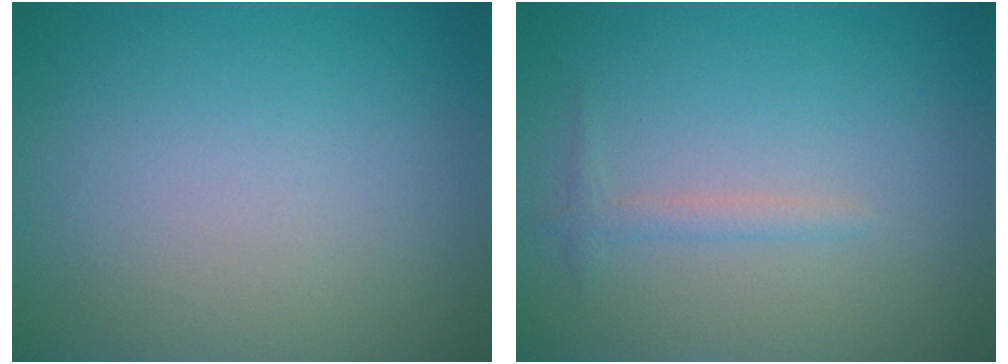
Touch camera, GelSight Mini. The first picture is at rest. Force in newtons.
{"total": 1.1, "press": 1.1, "slide": 0.1}